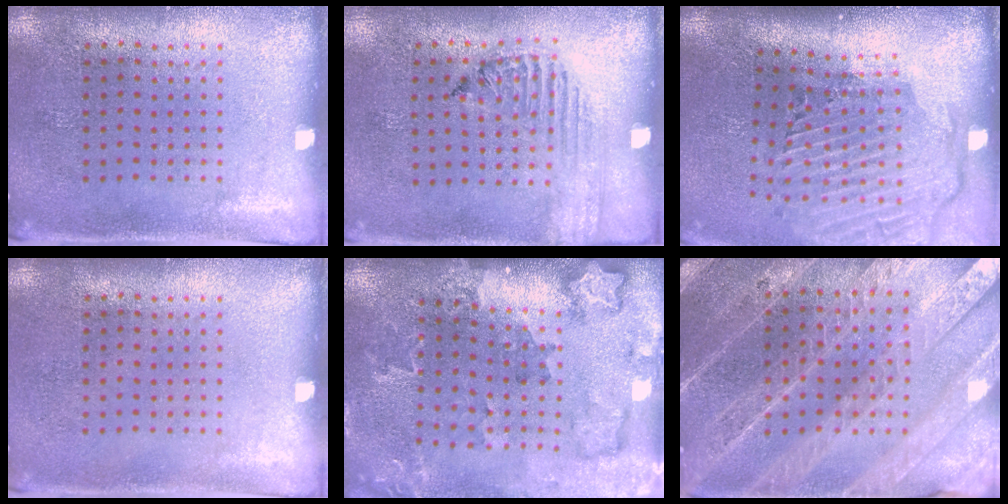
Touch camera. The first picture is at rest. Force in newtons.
{"total": 1.5, "press": 1.5, "slide": 0.3}
{"total": 3.0, "press": 2.2, "slide": 2.0}
{"total": 0.0}
{"total": 2.0, "press": 1.9, "slide": 0.4}
{"total": 4.6, "press": 4.1, "slide": 2.0}